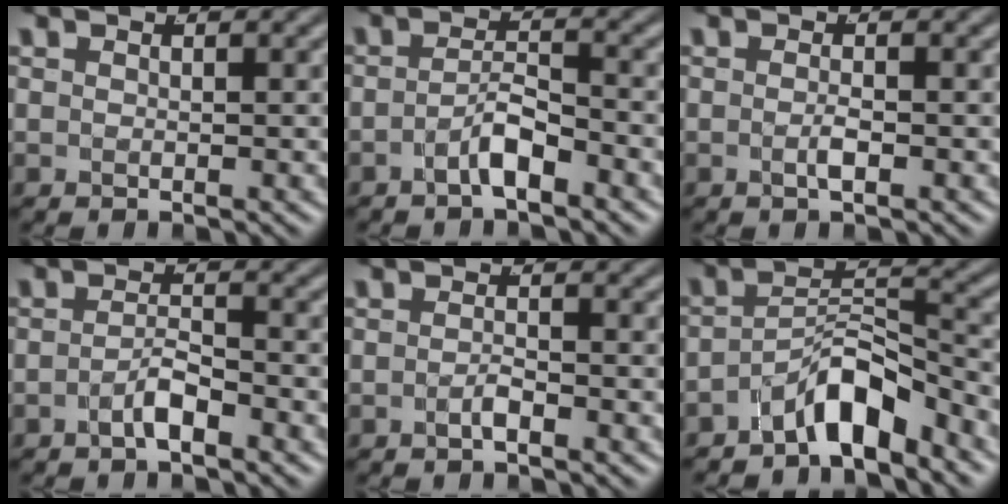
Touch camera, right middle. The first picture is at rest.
{"total": 2.7, "force": [-2.2, 0.3, 1.5], "torque": [-0.022, -0.005, -0.038]}
{"total": 1.1, "force": [-0.7, -0.1, 0.9], "torque": [-0.017, -0.003, -0.012]}
{"total": 2.2, "force": [-1.8, 0.1, 1.1], "torque": [-0.018, -0.007, -0.032]}
{"total": 1.3, "force": [-1.1, -0.2, 0.7], "torque": [-0.010, -0.002, -0.020]}
{"total": 5.6, "force": [-4.0, 1.7, 3.5], "torque": [-0.039, 0.000, -0.065]}